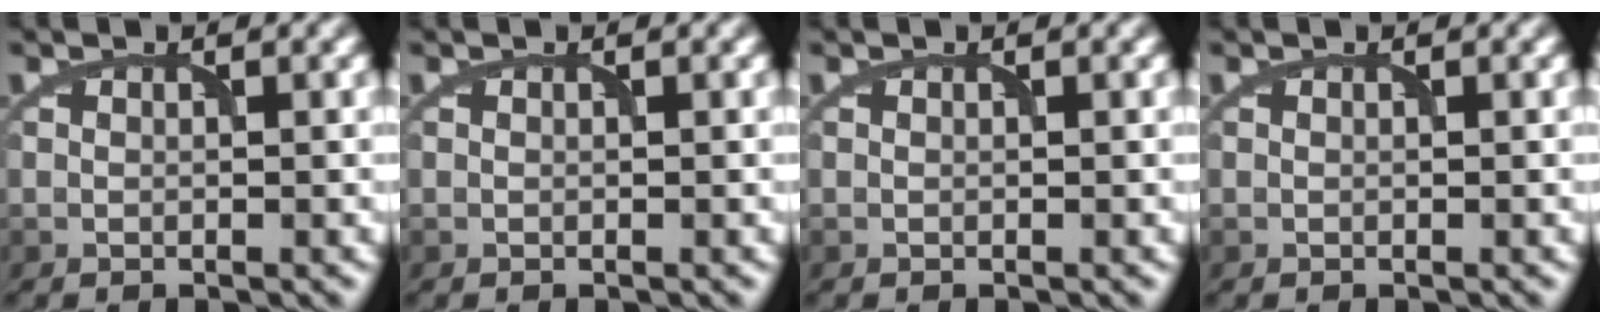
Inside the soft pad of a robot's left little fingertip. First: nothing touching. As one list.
[{"total": 0.0}, {"total": 0.0}, {"total": 0.0}]